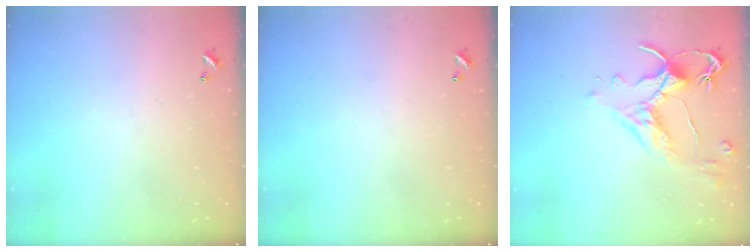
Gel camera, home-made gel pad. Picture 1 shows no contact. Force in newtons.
{"total": 0.0}
{"total": 2.6, "press": 2.2, "slide": 1.3}